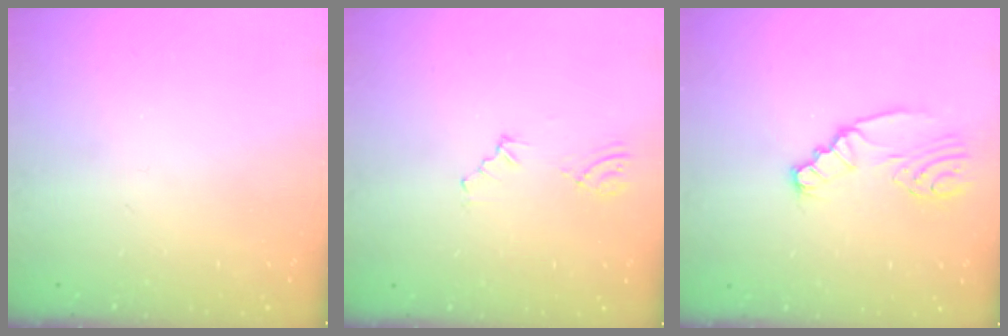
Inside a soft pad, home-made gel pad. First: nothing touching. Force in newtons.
{"total": 2.7, "press": 1.9, "slide": 2.0}
{"total": 2.8, "press": 2.8, "slide": 0.3}